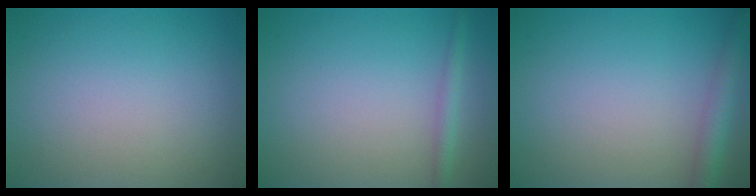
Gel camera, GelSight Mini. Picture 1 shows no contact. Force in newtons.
{"total": 1.5, "press": 1.5, "slide": 0.0}
{"total": 2.8, "press": 2.8, "slide": 0.2}